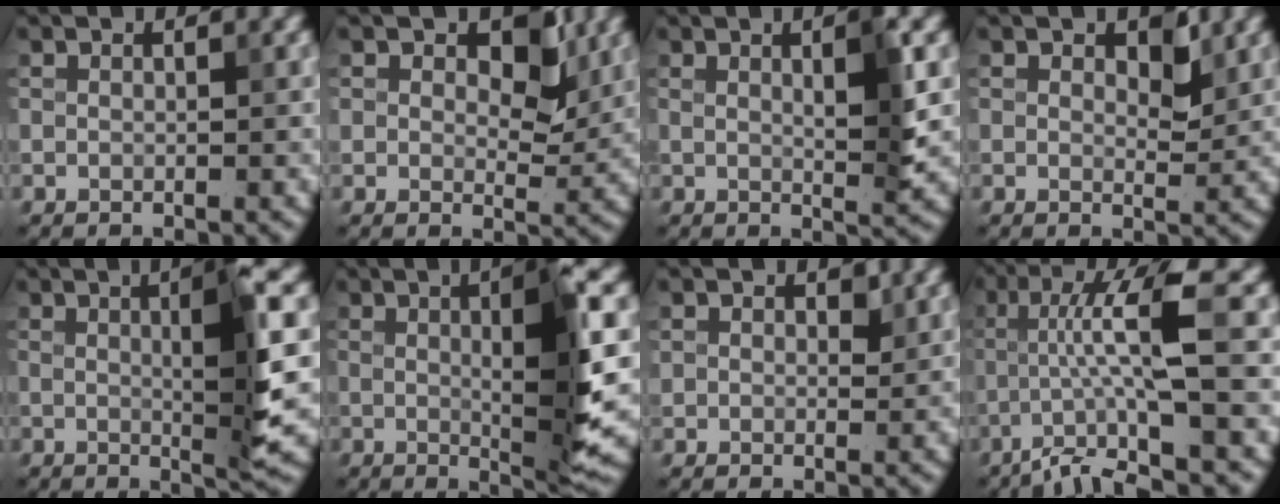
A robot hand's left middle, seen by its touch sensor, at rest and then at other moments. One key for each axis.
{"total": 4.4, "fx": 1.6, "fy": 2.8, "fz": 3.0, "tx": -0.041, "ty": -0.005, "tz": 0.018}
{"total": 3.6, "fx": 1.0, "fy": 0.6, "fz": 3.4, "tx": -0.044, "ty": -0.004, "tz": 0.015}
{"total": 1.8, "fx": 1.0, "fy": 0.9, "fz": 1.3, "tx": -0.019, "ty": -0.005, "tz": 0.014}
{"total": 6.4, "fx": 1.1, "fy": 0.8, "fz": 6.2, "tx": -0.088, "ty": 0.004, "tz": 0.019}
{"total": 8.3, "fx": 1.2, "fy": 1.3, "fz": 8.1, "tx": -0.112, "ty": -0.001, "tz": 0.023}
{"total": 1.4, "fx": 0.7, "fy": 1.2, "fz": 0.3, "tx": -0.008, "ty": -0.002, "tz": 0.011}
{"total": 5.8, "fx": -1.7, "fy": 0.0, "fz": 5.5, "tx": -0.106, "ty": 0.011, "tz": -0.034}